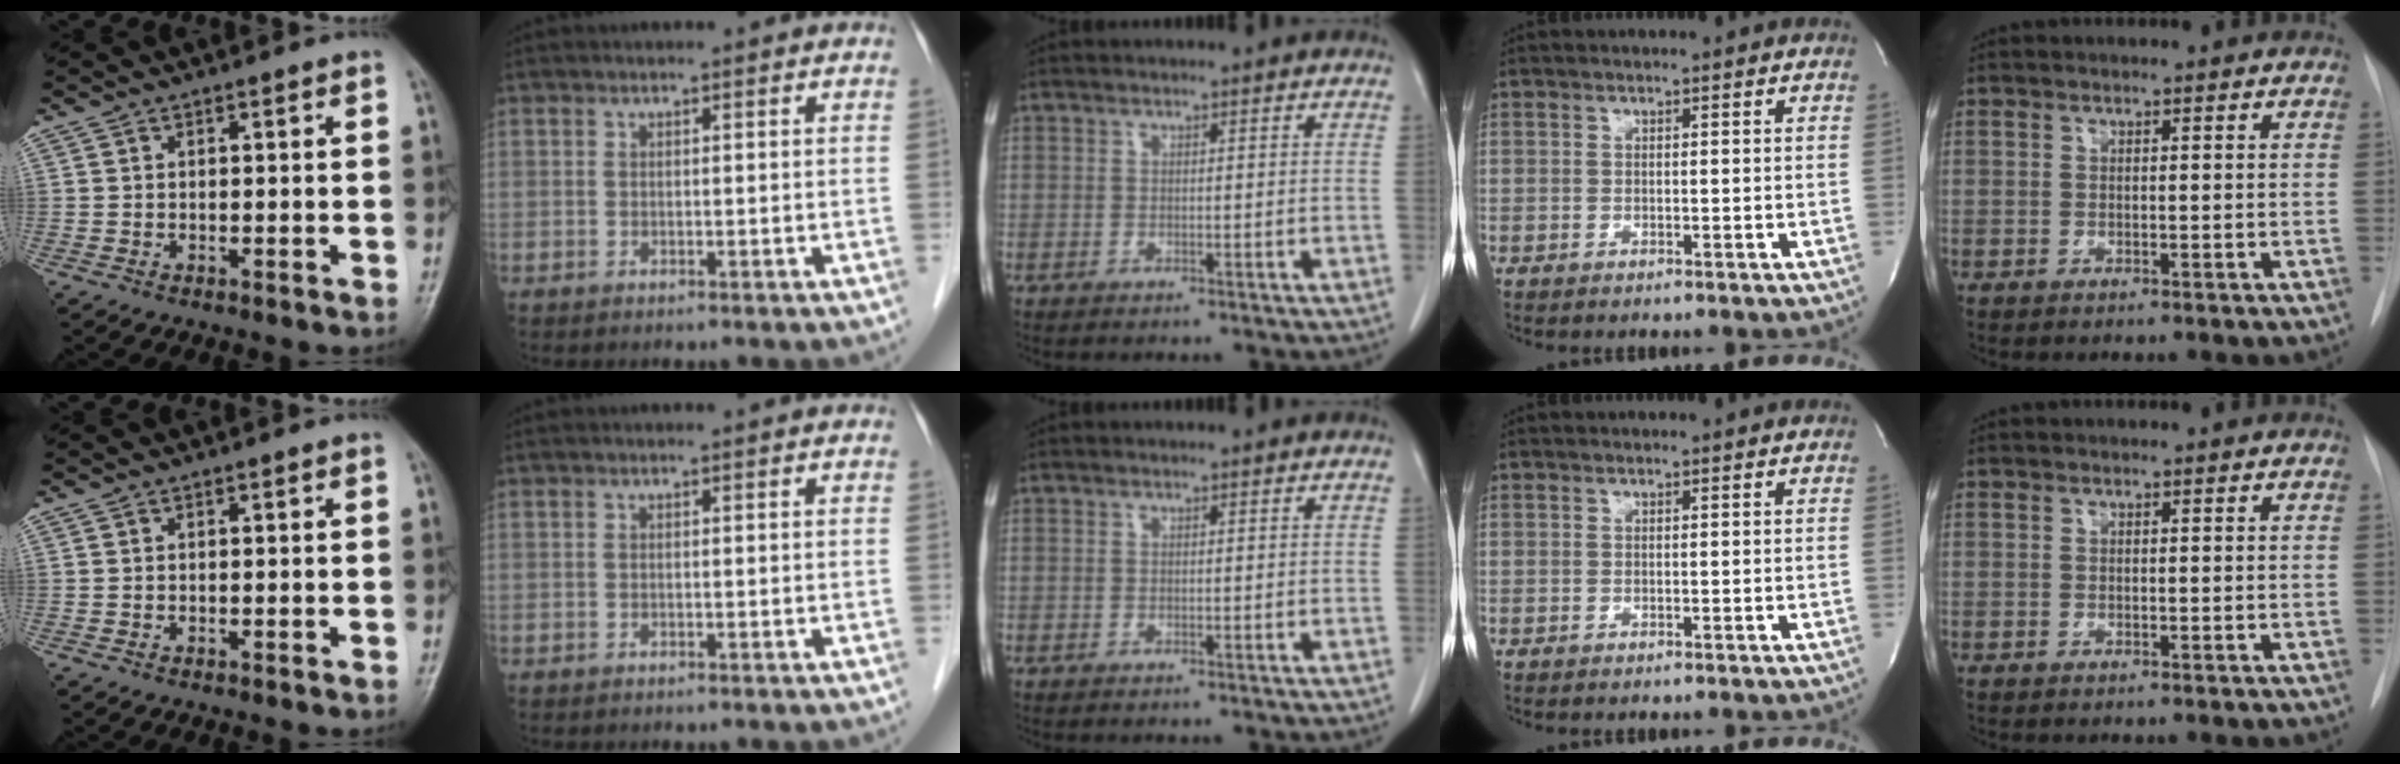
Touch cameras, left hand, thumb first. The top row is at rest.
{}